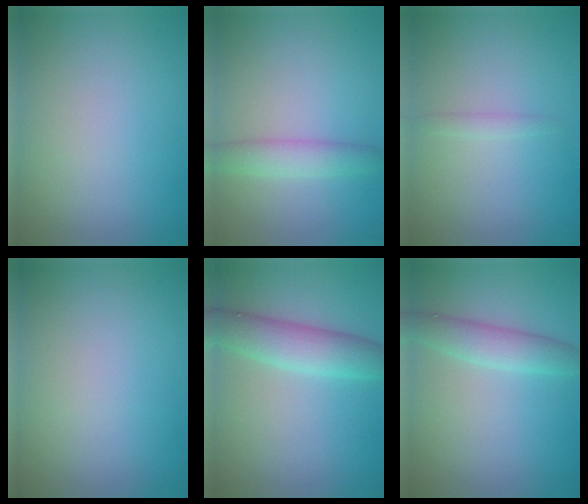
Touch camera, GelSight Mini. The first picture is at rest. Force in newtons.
{"total": 2.5, "press": 2.5, "slide": 0.1}
{"total": 0.8, "press": 0.8, "slide": 0.0}
{"total": 0.0}
{"total": 4.5, "press": 4.5, "slide": 0.0}
{"total": 2.9, "press": 2.9, "slide": 0.1}